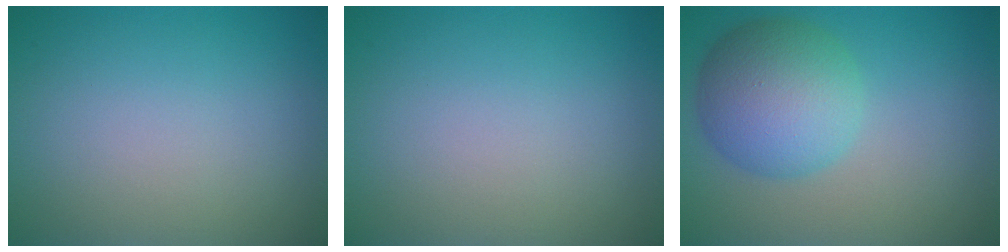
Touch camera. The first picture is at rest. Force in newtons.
{"total": 0.0}
{"total": 6.8, "press": 6.8, "slide": 0.2}